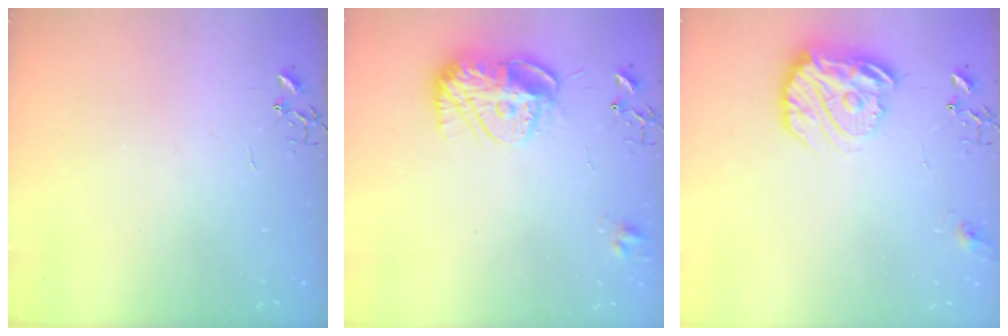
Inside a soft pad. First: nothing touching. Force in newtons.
{"total": 12.6, "press": 12.6, "slide": 1.1}
{"total": 17.2, "press": 17.1, "slide": 1.7}